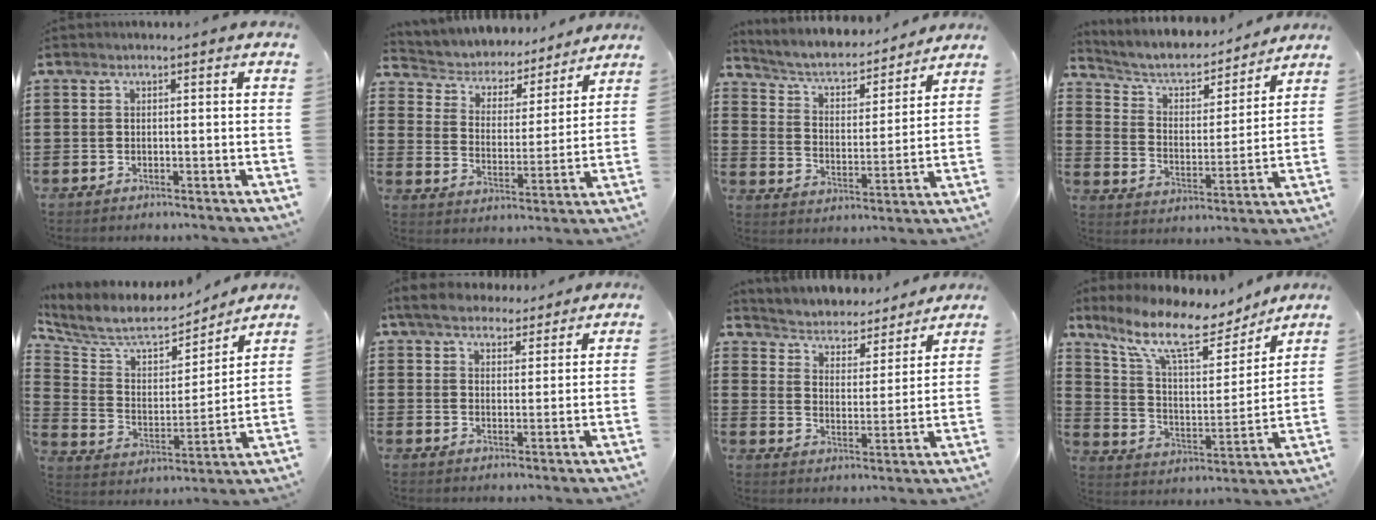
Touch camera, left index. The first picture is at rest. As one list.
[{"total": 4.1, "force": [3.8, 1.3, 0.1], "torque": [-0.031, -0.034, 0.059]}, {"total": 4.5, "force": [3.9, 1.5, 1.9], "torque": [-0.057, -0.030, 0.057]}, {"total": 5.4, "force": [4.5, 2.1, 2.0], "torque": [-0.065, -0.031, 0.070]}, {"total": 8.2, "force": [7.2, 2.8, 2.9], "torque": [-0.096, -0.045, 0.125]}, {"total": 5.0, "force": [4.5, 1.6, 1.4], "torque": [-0.044, -0.007, 0.083]}, {"total": 3.5, "force": [3.5, 0.4, 0.0], "torque": [-0.024, -0.034, 0.051]}, {"total": 12.1, "force": [9.1, 3.4, 7.2], "torque": [-0.169, -0.048, 0.155]}]